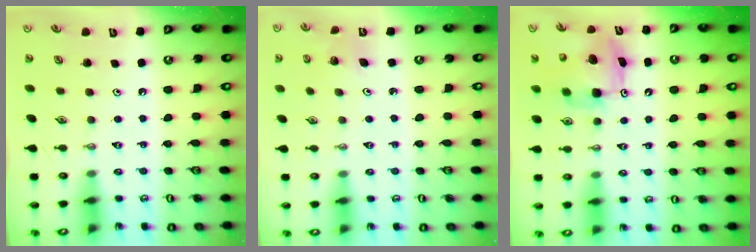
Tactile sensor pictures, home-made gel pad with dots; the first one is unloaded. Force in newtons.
{"total": 2.6, "press": 2.6, "slide": 0.2}
{"total": 7.8, "press": 7.7, "slide": 0.4}